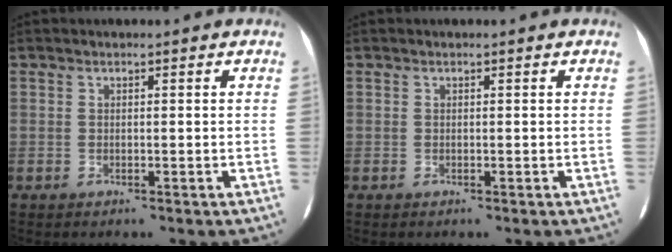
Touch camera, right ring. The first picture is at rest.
{"total": 0.0}